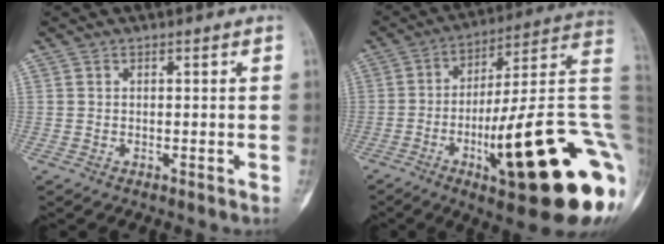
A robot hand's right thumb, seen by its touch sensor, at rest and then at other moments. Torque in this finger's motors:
{"motor_torque": [2.23, 2.25, 1.40, -1.37, 0.22]}